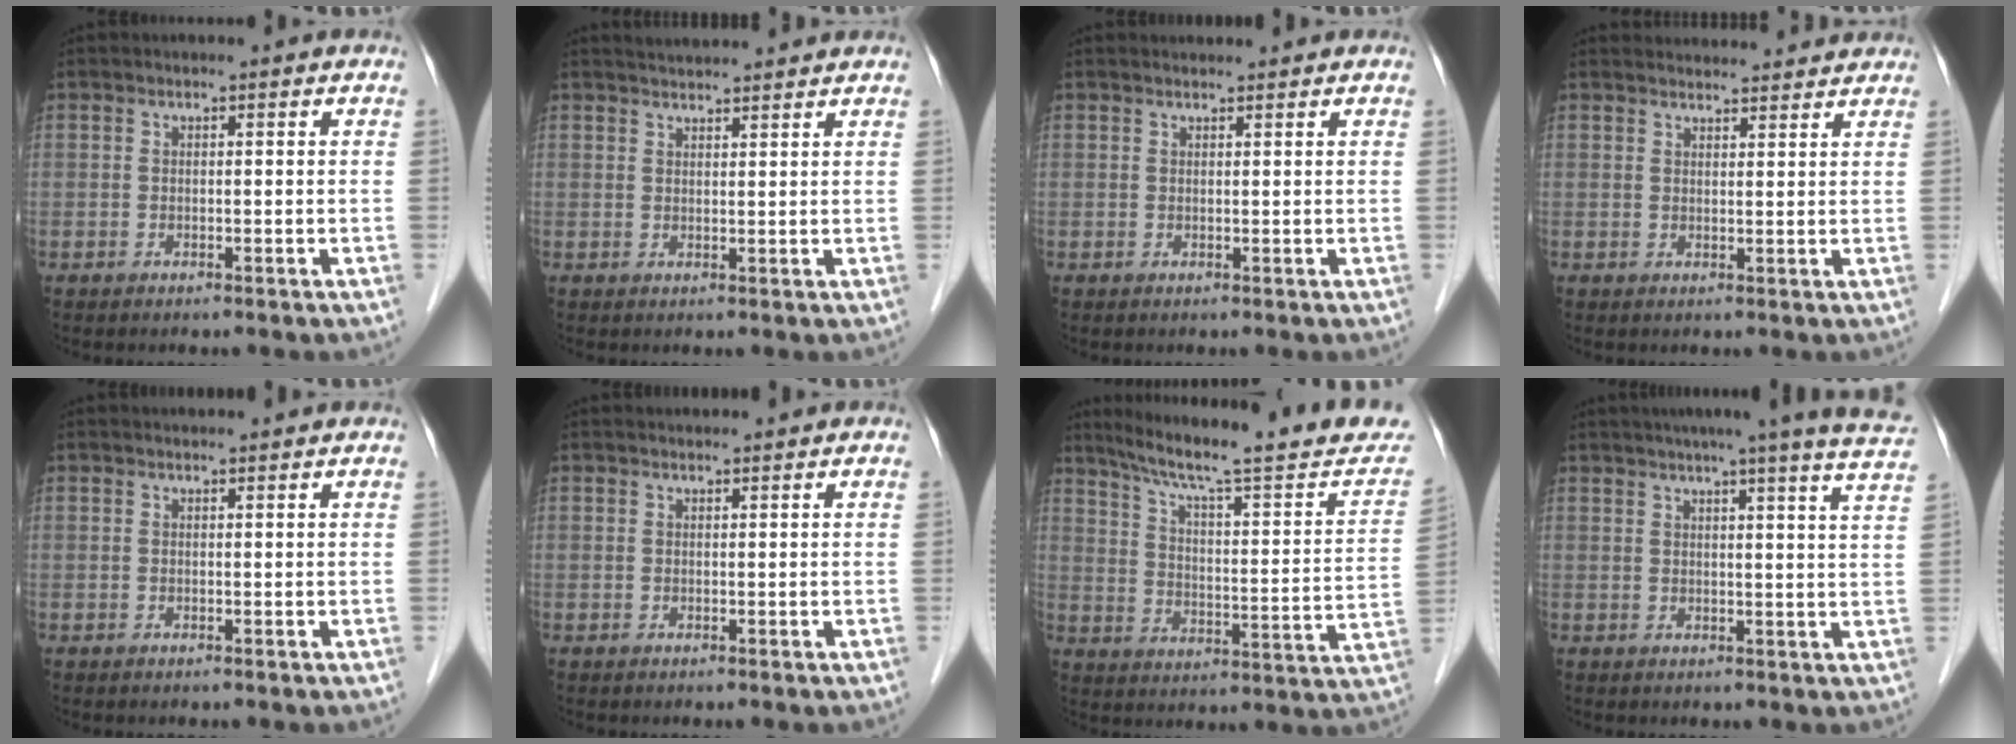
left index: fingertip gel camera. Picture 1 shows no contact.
{"total": 5.0, "force": [4.8, 0.2, 1.2], "torque": [-0.020, 0.030, 0.069]}
{"total": 1.7, "force": [1.7, 0.2, 0.3], "torque": [-0.008, 0.017, 0.028]}
{"total": 8.2, "force": [8.0, 1.2, 1.1], "torque": [-0.009, 0.026, 0.094]}
{"total": 1.6, "force": [1.6, 0.1, 0.5], "torque": [-0.008, 0.018, 0.028]}
{"total": 1.1, "force": [1.1, 0.1, 0.2], "torque": [-0.008, 0.013, 0.021]}
{"total": 23.5, "force": [19.8, 2.1, 12.4], "torque": [-0.180, -0.022, 0.263]}
{"total": 18.7, "force": [16.2, -1.3, 9.3], "torque": [-0.137, -0.028, 0.186]}